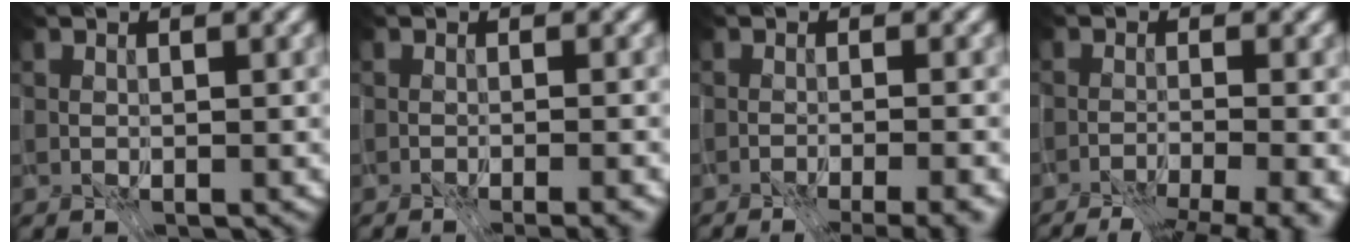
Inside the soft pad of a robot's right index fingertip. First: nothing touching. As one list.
[{"total": 2.9, "force": [-2.4, 0.4, 1.7], "torque": [-0.006, -0.013, -0.042]}, {"total": 6.6, "force": [-4.9, 1.9, 4.1], "torque": [-0.041, -0.014, -0.065]}, {"total": 10.5, "force": [-8.2, 2.2, 6.3], "torque": [-0.071, -0.019, -0.081]}]